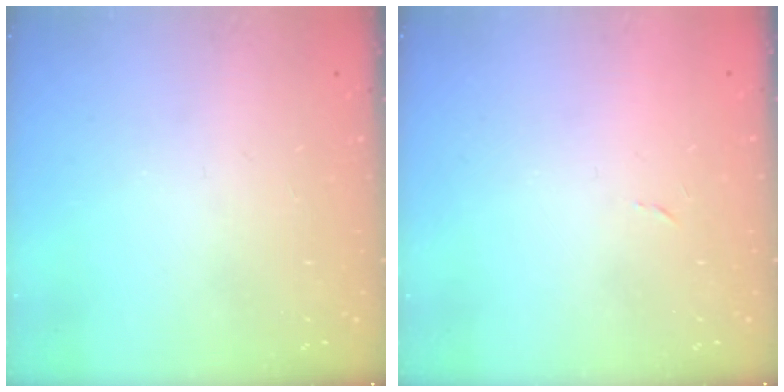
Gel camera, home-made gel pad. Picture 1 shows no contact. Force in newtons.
{"total": 2.4, "press": 2.4, "slide": 0.4}